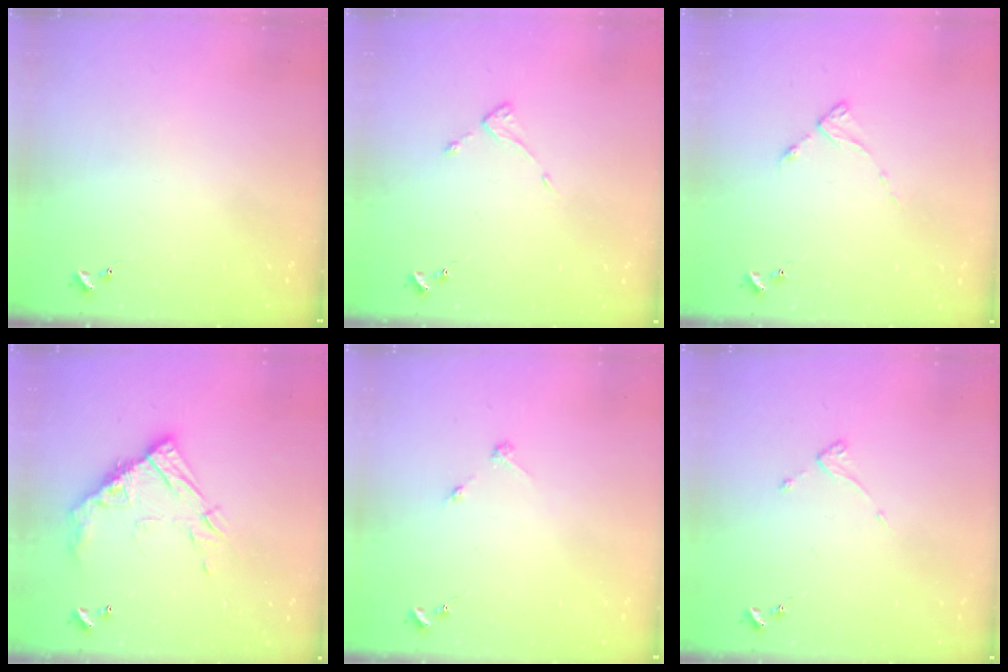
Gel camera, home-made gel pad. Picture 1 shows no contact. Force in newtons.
{"total": 2.6, "press": 2.6, "slide": 0.3}
{"total": 2.7, "press": 2.7, "slide": 0.4}
{"total": 12.5, "press": 12.5, "slide": 1.0}
{"total": 2.7, "press": 2.7, "slide": 0.3}
{"total": 3.5, "press": 3.5, "slide": 0.3}